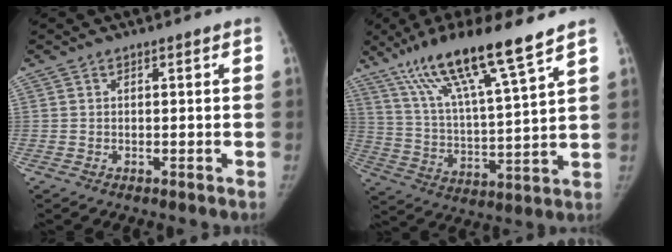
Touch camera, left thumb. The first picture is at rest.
{"total": 17.9, "force": [12.4, 1.4, 12.8], "torque": [-0.217, -0.051, 0.222]}